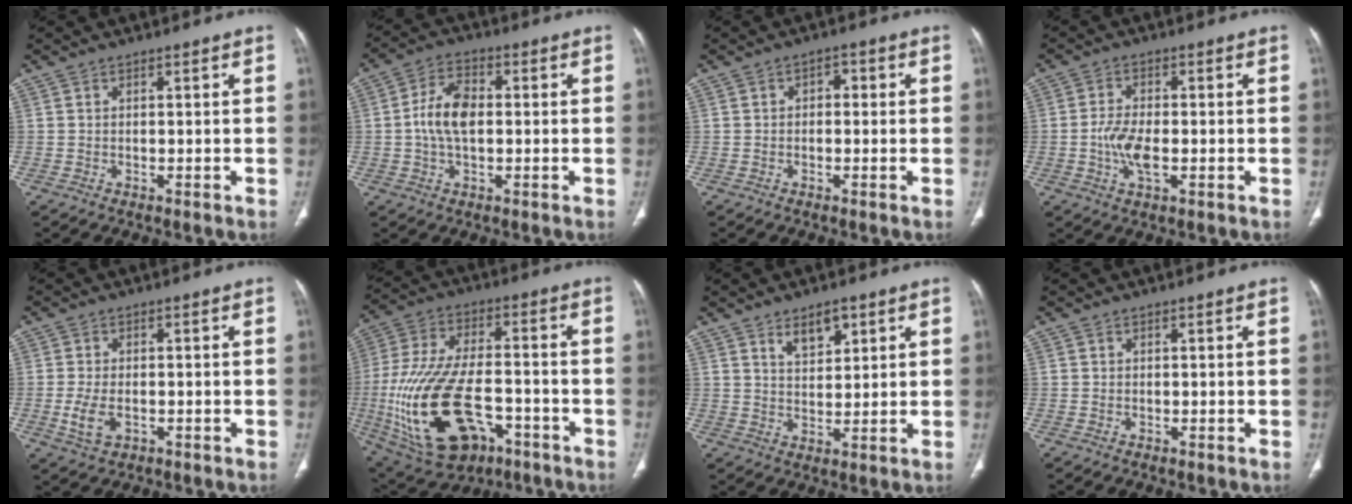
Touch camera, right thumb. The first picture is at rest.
{"total": 8.1, "force": [0.0, 4.7, 6.6], "torque": [-0.124, 0.015, -0.007]}
{"total": 2.2, "force": [0.1, 1.6, 1.5], "torque": [-0.004, 0.007, -0.007]}
{"total": 6.0, "force": [-1.2, 2.7, 5.3], "torque": [-0.112, 0.003, -0.023]}
{"total": 4.7, "force": [-1.2, 2.7, 3.6], "torque": [-0.079, -0.003, -0.018]}
{"total": 24.9, "force": [-8.2, 13.6, 19.2], "torque": [-0.419, 0.014, -0.122]}
{"total": 5.4, "force": [3.2, 2.7, 3.4], "torque": [-0.038, -0.023, 0.057]}
{"total": 0.0}